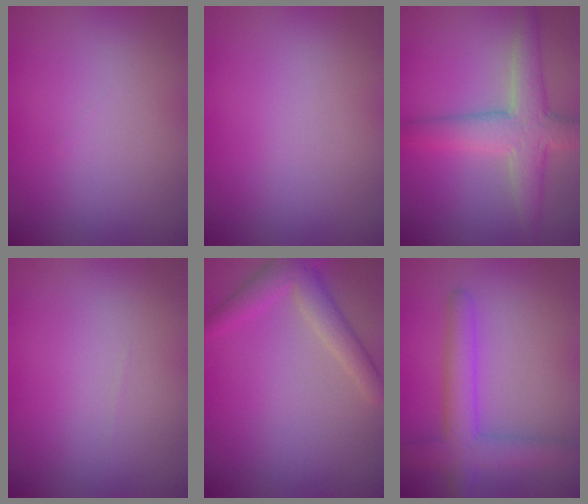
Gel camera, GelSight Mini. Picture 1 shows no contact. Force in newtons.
{"total": 0.0}
{"total": 5.2, "press": 5.1, "slide": 0.3}
{"total": 0.0}
{"total": 3.4, "press": 3.4, "slide": 0.1}
{"total": 4.4, "press": 4.4, "slide": 0.3}